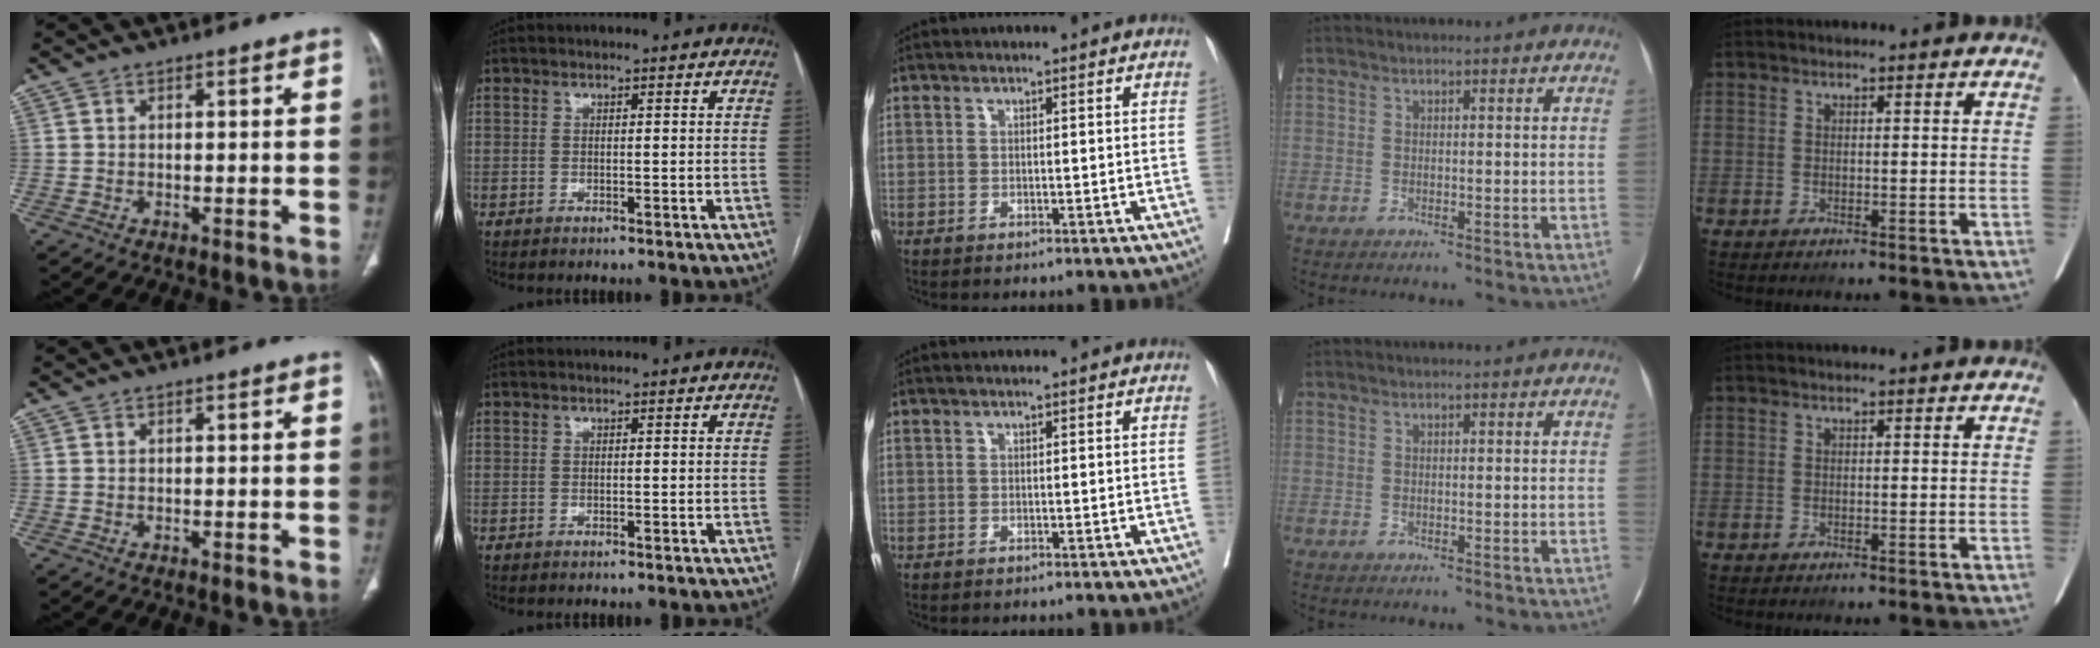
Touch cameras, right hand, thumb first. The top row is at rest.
{}